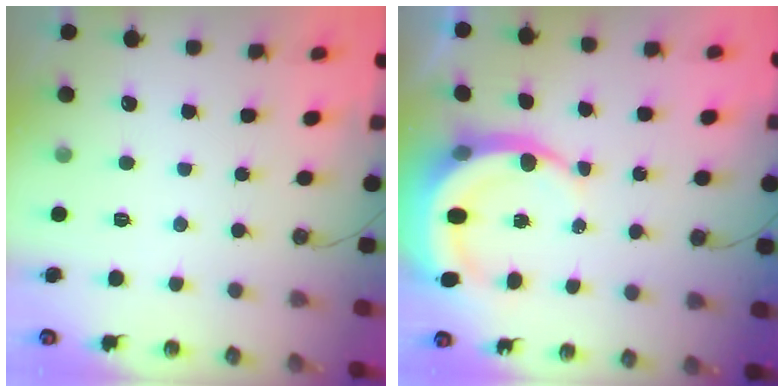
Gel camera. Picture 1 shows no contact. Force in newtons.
{"total": 8.3, "press": 8.1, "slide": 1.6}